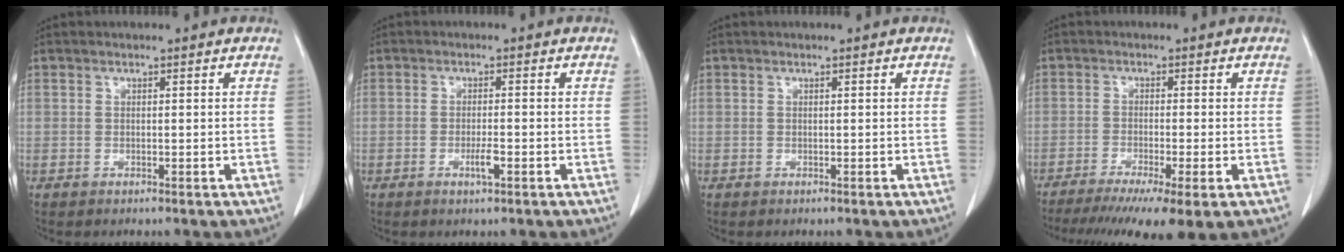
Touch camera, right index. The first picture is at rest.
{"total": 2.3, "force": [-0.9, 0.2, 2.1], "torque": [-0.038, -0.002, -0.015]}
{"total": 0.0}
{"total": 12.1, "force": [-8.4, 0.9, 8.6], "torque": [-0.119, -0.026, -0.134]}